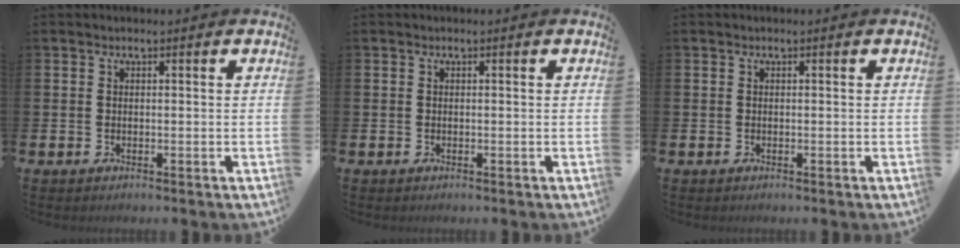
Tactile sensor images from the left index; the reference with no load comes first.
{"total": 0.0}
{"total": 0.0}